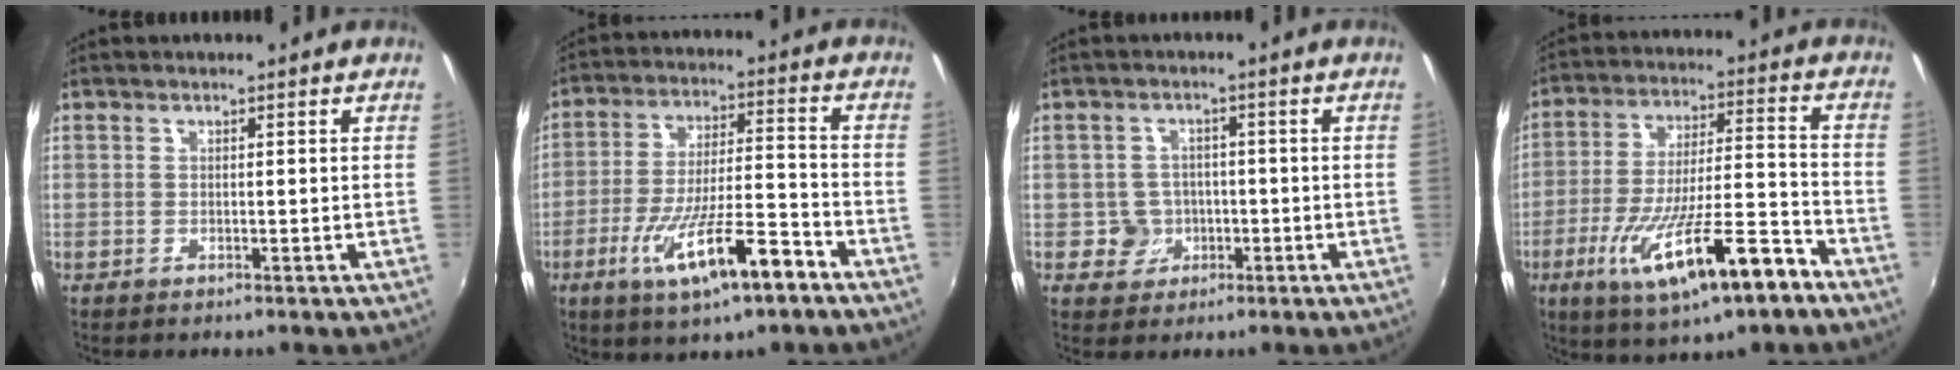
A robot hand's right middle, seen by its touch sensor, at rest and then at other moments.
{"total": 14.6, "force": [-7.9, 3.2, 11.9], "torque": [-0.227, -0.020, -0.131]}
{"total": 4.9, "force": [-1.3, 4.7, 0.6], "torque": [-0.020, 0.010, -0.012]}
{"total": 18.3, "force": [-9.9, 4.1, 14.8], "torque": [-0.275, -0.034, -0.159]}